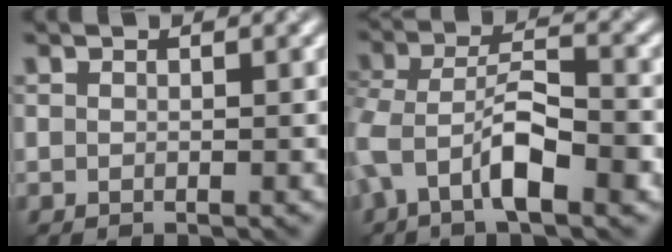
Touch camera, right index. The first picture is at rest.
{"total": 5.8, "force": [-2.2, 2.6, 4.7], "torque": [-0.091, 0.012, -0.042]}